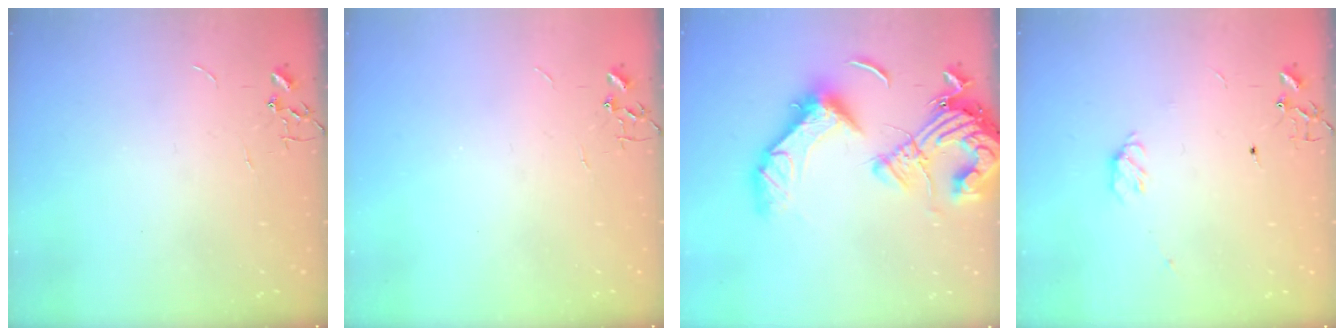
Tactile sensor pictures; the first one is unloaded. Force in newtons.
{"total": 0.0}
{"total": 22.4, "press": 22.2, "slide": 3.4}
{"total": 3.4, "press": 3.4, "slide": 0.7}